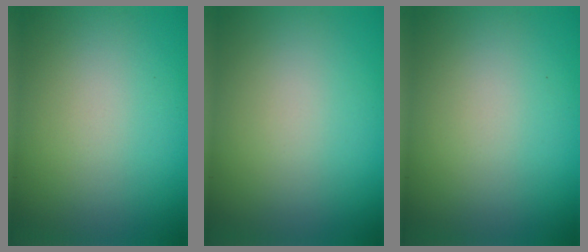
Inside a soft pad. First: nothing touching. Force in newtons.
{"total": 0.0}
{"total": 0.0}